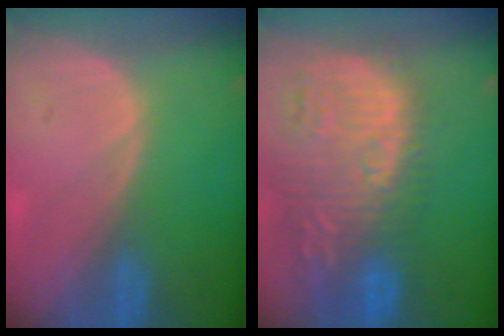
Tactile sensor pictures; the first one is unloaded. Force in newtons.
{"total": 14.4, "press": 12.5, "slide": 7.2}